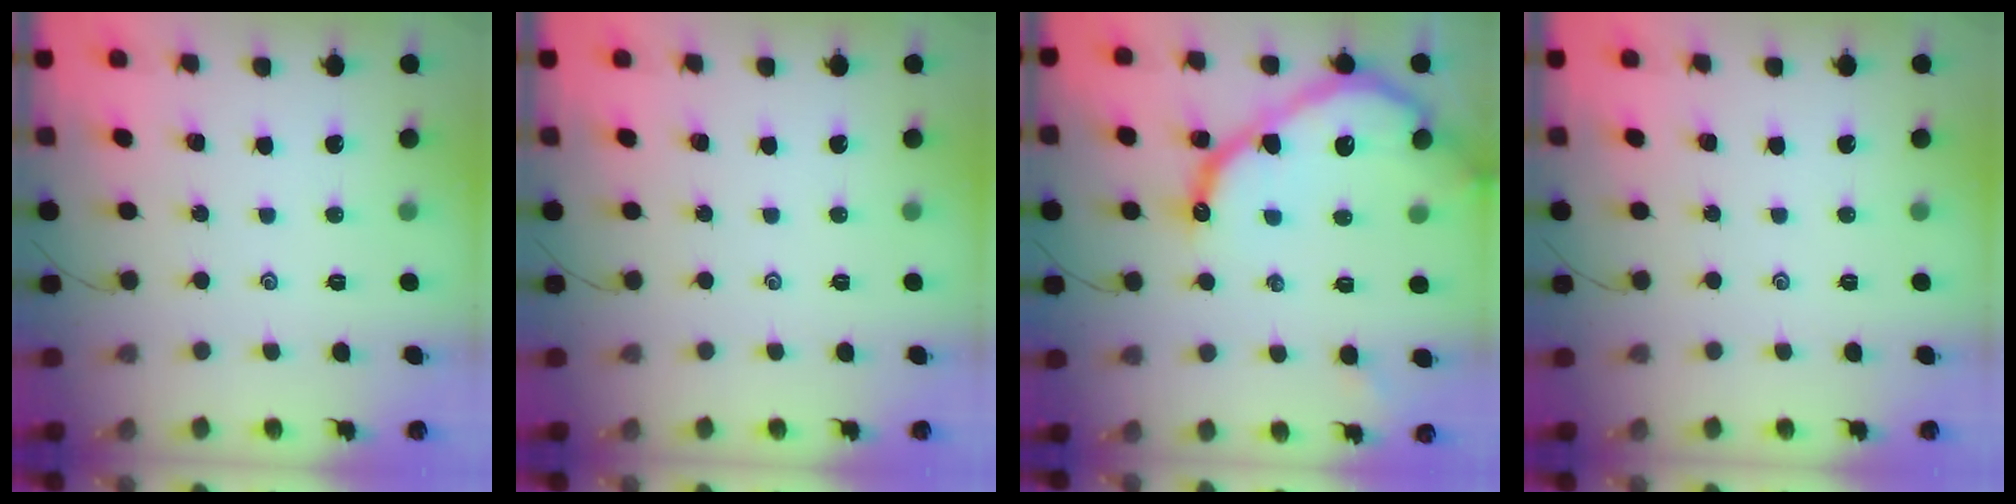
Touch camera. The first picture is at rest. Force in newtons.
{"total": 0.0}
{"total": 16.8, "press": 16.8, "slide": 1.3}
{"total": 0.0}